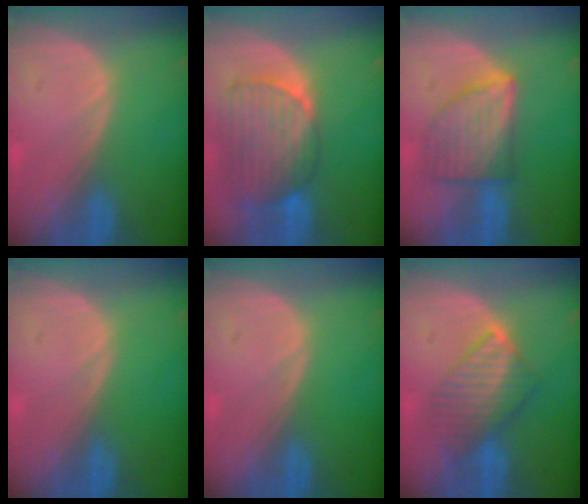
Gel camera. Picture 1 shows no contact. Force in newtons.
{"total": 9.8, "press": 8.5, "slide": 4.8}
{"total": 7.1, "press": 7.1, "slide": 0.1}
{"total": 0.0}
{"total": 0.0}
{"total": 6.6, "press": 6.6, "slide": 0.9}